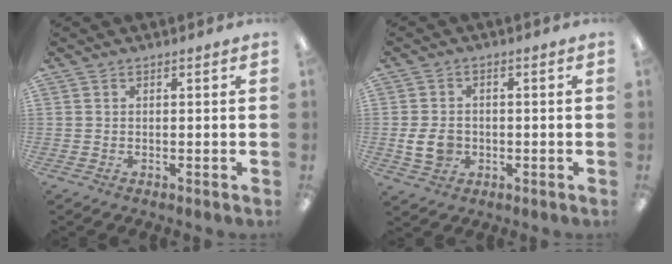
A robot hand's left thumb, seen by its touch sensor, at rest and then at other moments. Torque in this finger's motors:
{"motor_torque": [-0.21, 0.39, 0.24, -0.21, 0.03]}